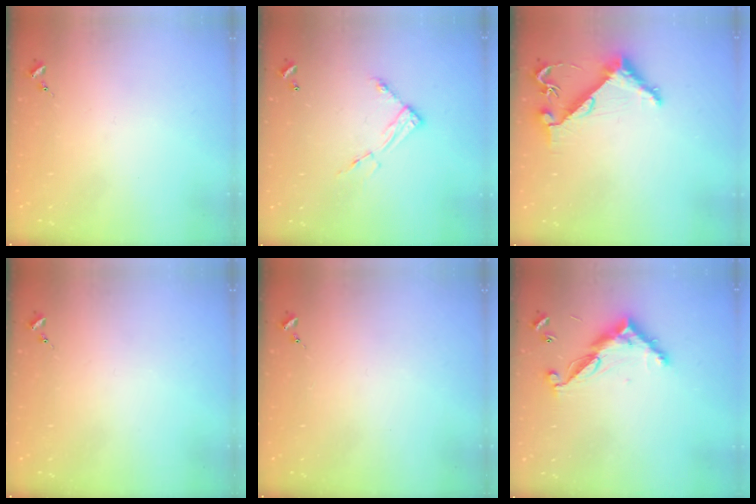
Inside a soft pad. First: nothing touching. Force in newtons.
{"total": 8.7, "press": 8.7, "slide": 0.4}
{"total": 6.3, "press": 6.3, "slide": 0.6}
{"total": 0.0}
{"total": 0.0}
{"total": 11.5, "press": 11.5, "slide": 0.4}